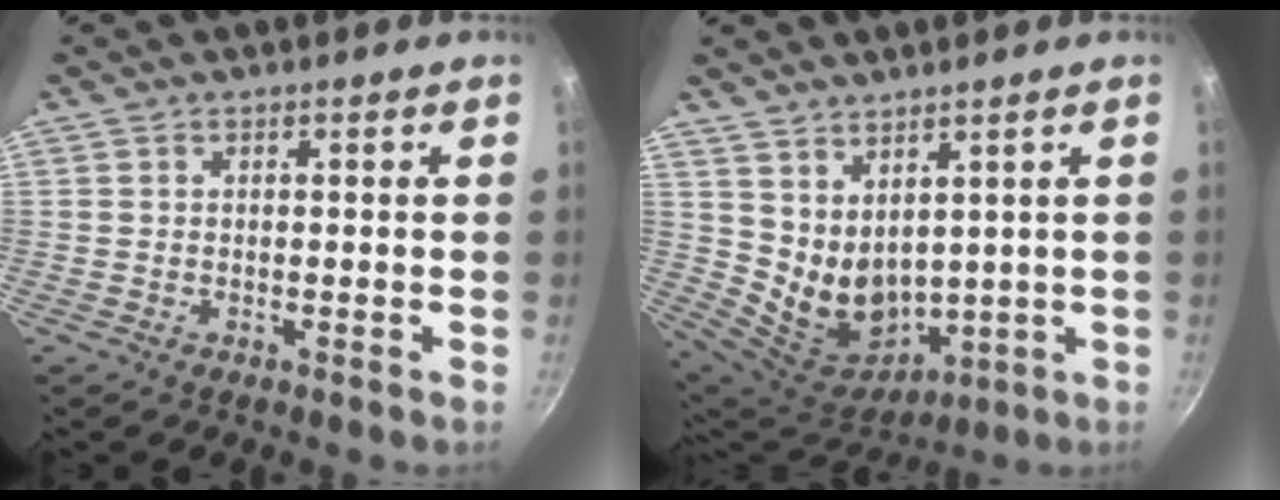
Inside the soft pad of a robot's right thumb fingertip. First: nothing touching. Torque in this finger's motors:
{"motor_torque": [-0.21, 0.86, 0.15, -0.02, 0.06]}